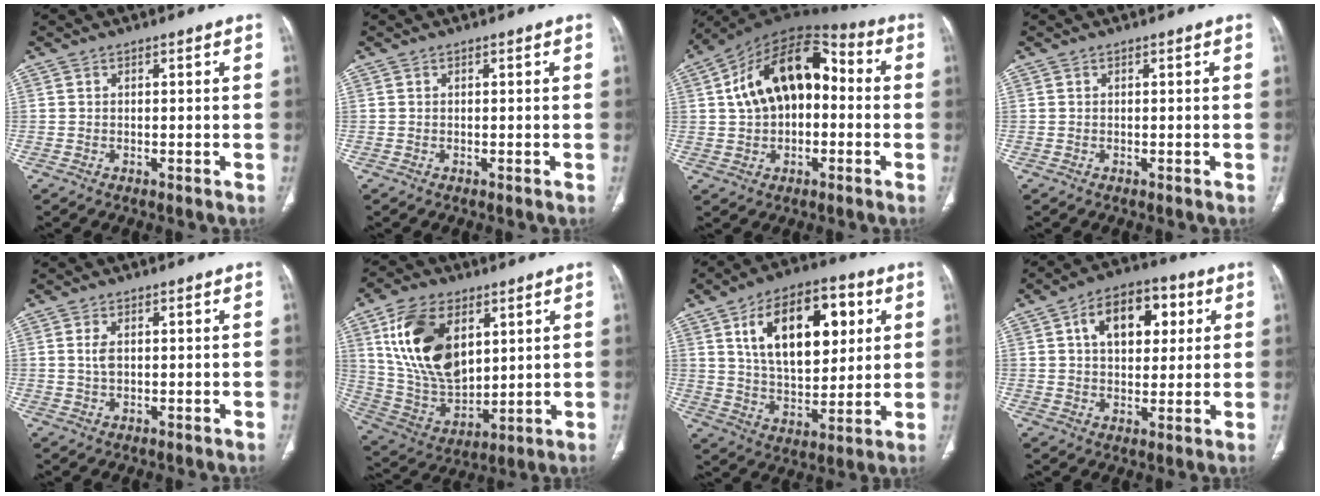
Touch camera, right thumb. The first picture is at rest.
{"total": 0.0}
{"total": 17.9, "force": [1.6, 11.2, 13.9], "torque": [-0.203, 0.047, 0.018]}
{"total": 0.0}
{"total": 2.6, "force": [0.5, 1.4, 2.1], "torque": [-0.044, -0.002, 0.011]}
{"total": 19.9, "force": [7.0, 11.9, 14.4], "torque": [-0.241, -0.030, 0.143]}
{"total": 20.4, "force": [6.7, 11.3, 15.7], "torque": [-0.205, -0.014, 0.113]}
{"total": 13.2, "force": [4.1, 8.1, 9.6], "torque": [-0.111, 0.006, 0.060]}